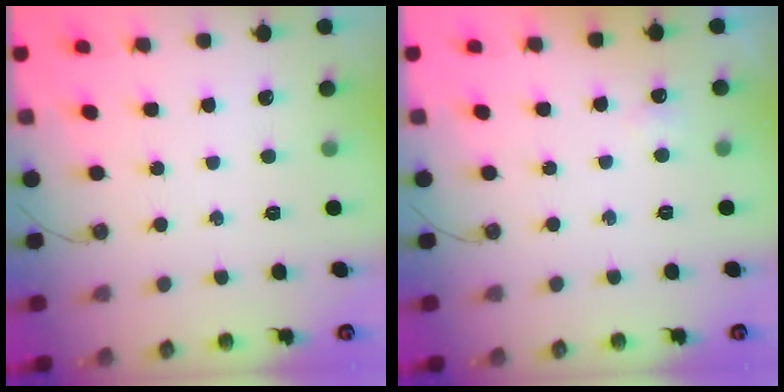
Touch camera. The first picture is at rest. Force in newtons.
{"total": 2.8, "press": 2.7, "slide": 0.6}